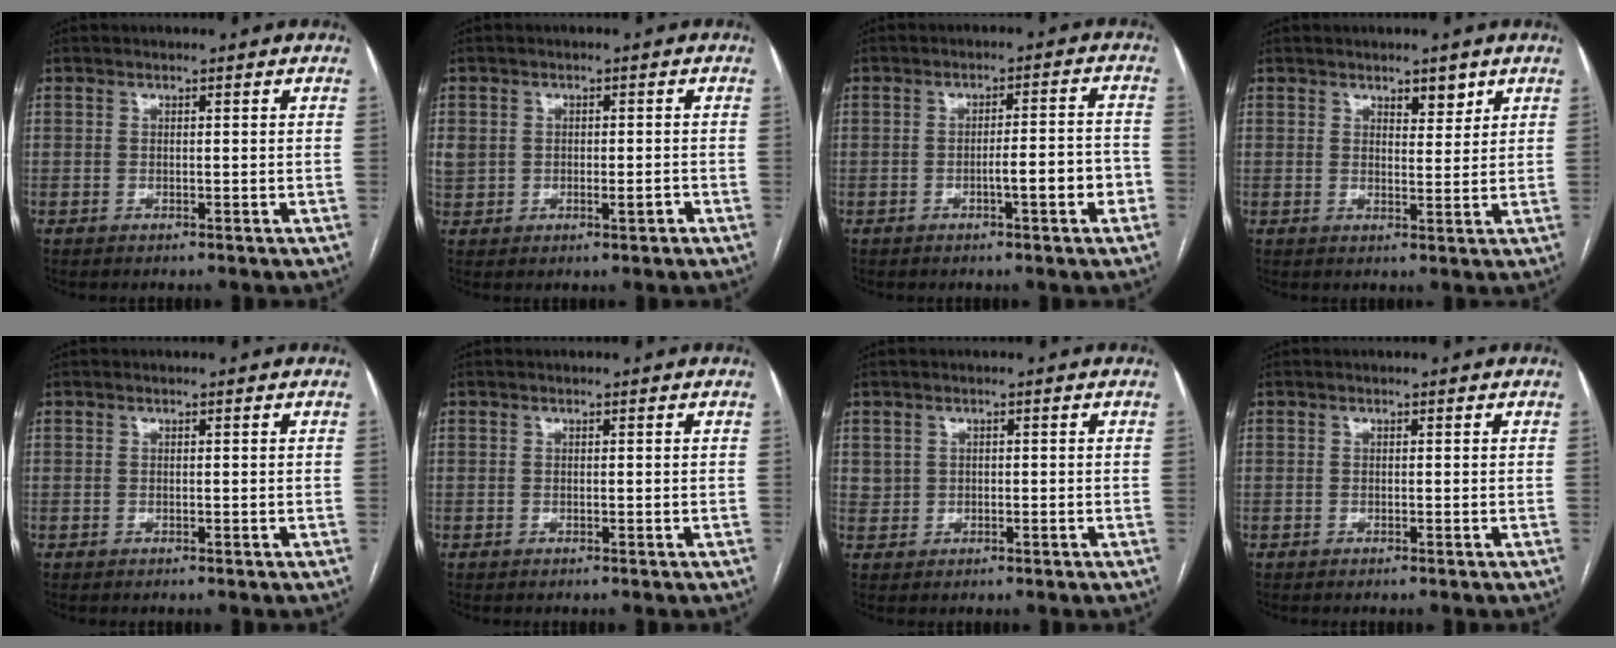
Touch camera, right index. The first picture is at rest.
{"total": 4.1, "force": [-0.7, 2.9, 2.9], "torque": [-0.054, 0.020, 0.002]}
{"total": 6.0, "force": [-2.4, 0.6, 5.5], "torque": [-0.074, 0.017, -0.028]}
{"total": 2.9, "force": [2.0, 1.2, 1.7], "torque": [-0.021, -0.004, 0.033]}
{"total": 0.0}
{"total": 0.0}
{"total": 1.5, "force": [0.2, 1.4, 0.3], "torque": [-0.003, 0.005, 0.008]}
{"total": 0.0}